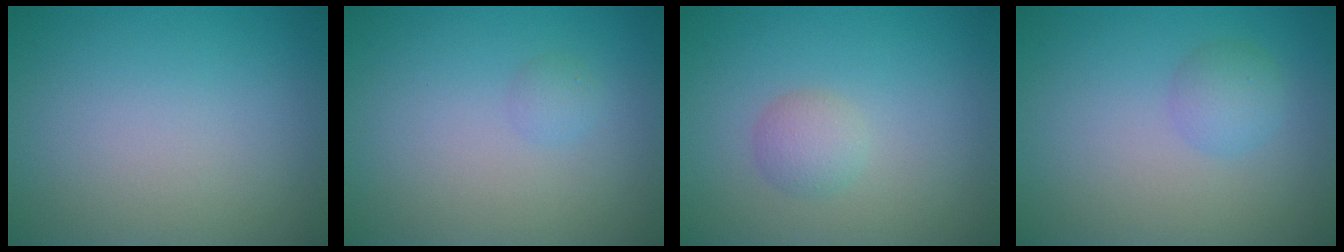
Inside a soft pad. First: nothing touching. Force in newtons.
{"total": 0.9, "press": 0.9, "slide": 0.0}
{"total": 1.7, "press": 1.7, "slide": 0.2}
{"total": 1.8, "press": 1.8, "slide": 0.1}